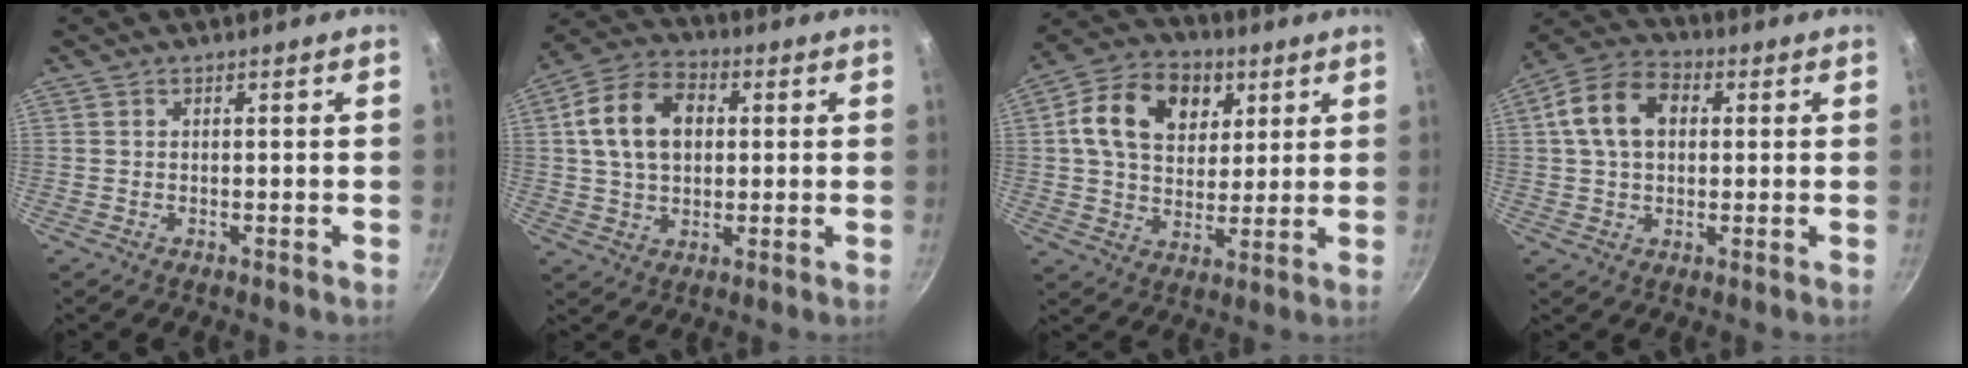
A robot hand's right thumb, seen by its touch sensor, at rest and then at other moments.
{"total": 13.3, "force": [2.4, 9.4, 9.1], "torque": [-0.144, 0.016, 0.029]}
{"total": 15.6, "force": [5.1, 11.3, 9.4], "torque": [-0.137, -0.002, 0.073]}
{"total": 11.5, "force": [2.1, 8.1, 7.9], "torque": [-0.123, 0.020, 0.022]}